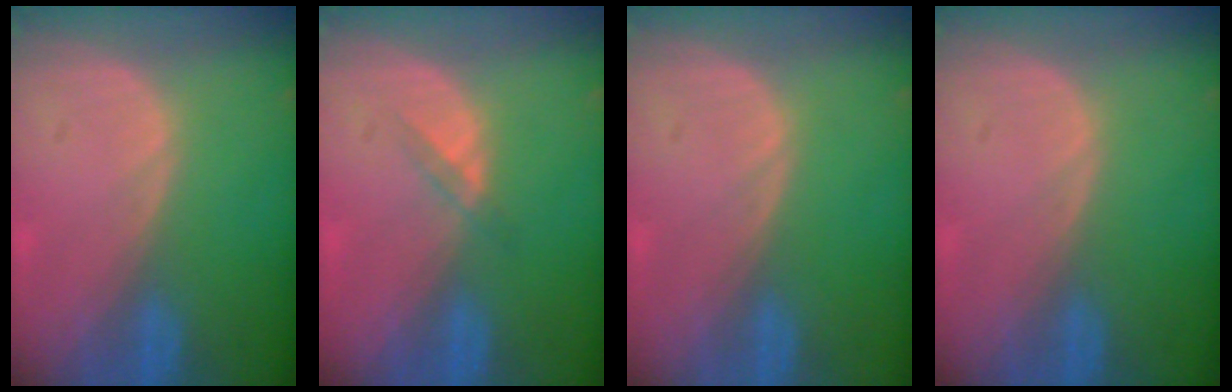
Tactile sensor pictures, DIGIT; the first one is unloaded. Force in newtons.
{"total": 1.8, "press": 1.4, "slide": 1.0}
{"total": 0.0}
{"total": 0.0}